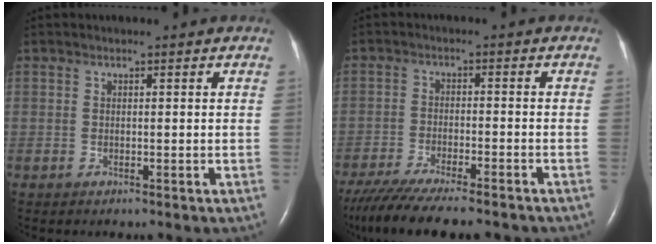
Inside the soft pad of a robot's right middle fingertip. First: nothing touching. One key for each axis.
{"total": 15.2, "fx": -13.0, "fy": 2.1, "fz": 7.7, "tx": -0.141, "ty": -0.034, "tz": -0.199}